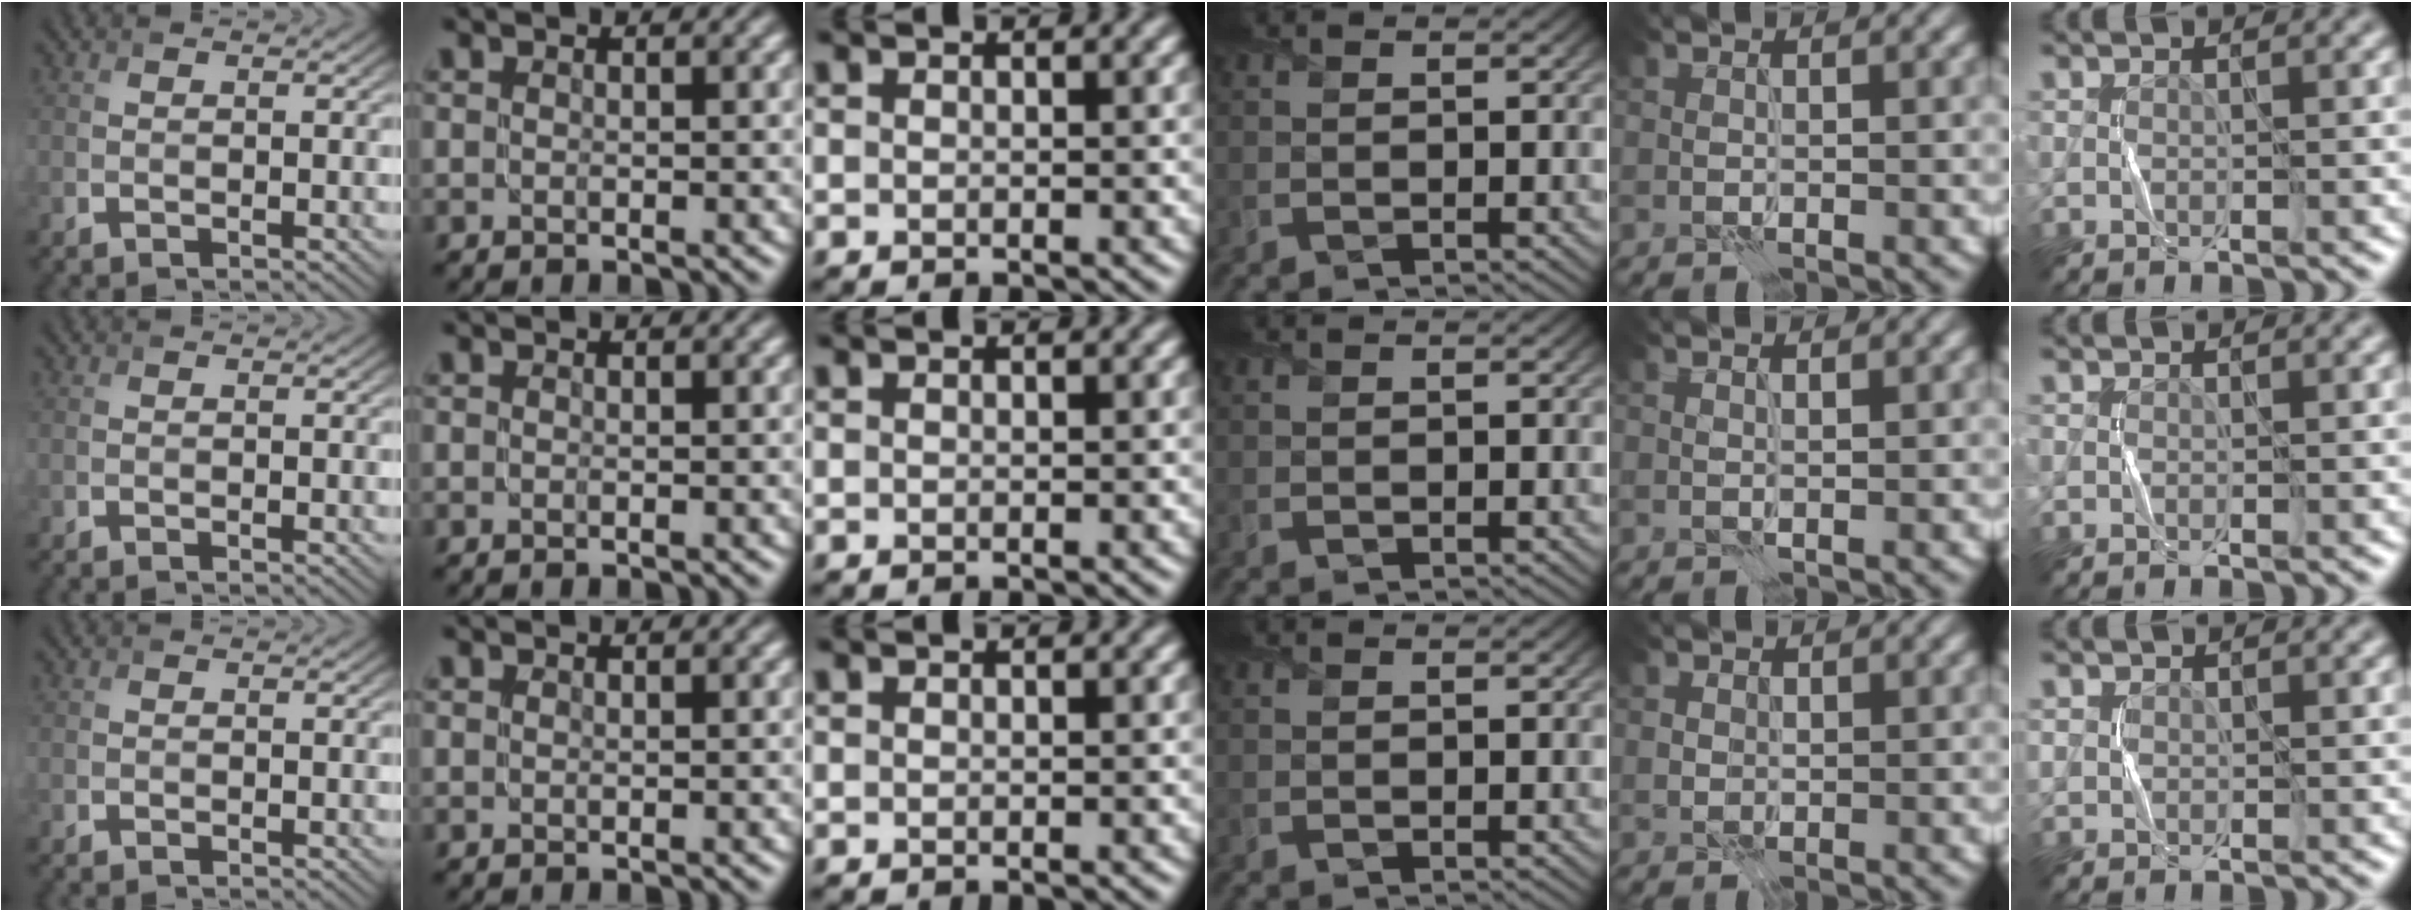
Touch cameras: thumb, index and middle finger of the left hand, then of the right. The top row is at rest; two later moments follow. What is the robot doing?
{"motion": "fold", "object": "shorts"}